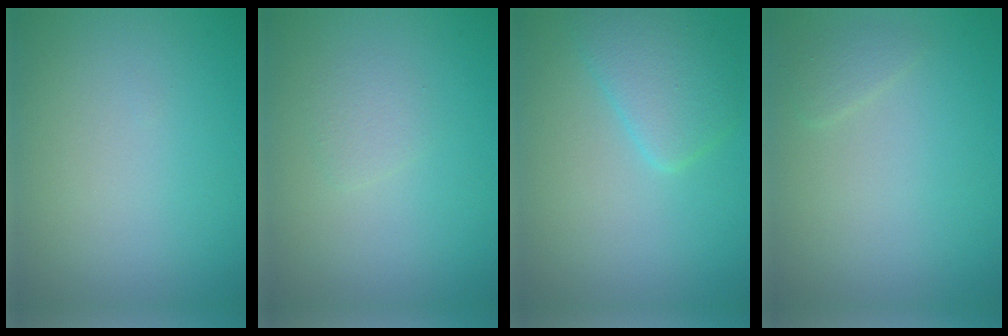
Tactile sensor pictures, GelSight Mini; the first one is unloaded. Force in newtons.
{"total": 1.0, "press": 1.0, "slide": 0.1}
{"total": 3.4, "press": 3.4, "slide": 0.1}
{"total": 0.9, "press": 0.9, "slide": 0.0}